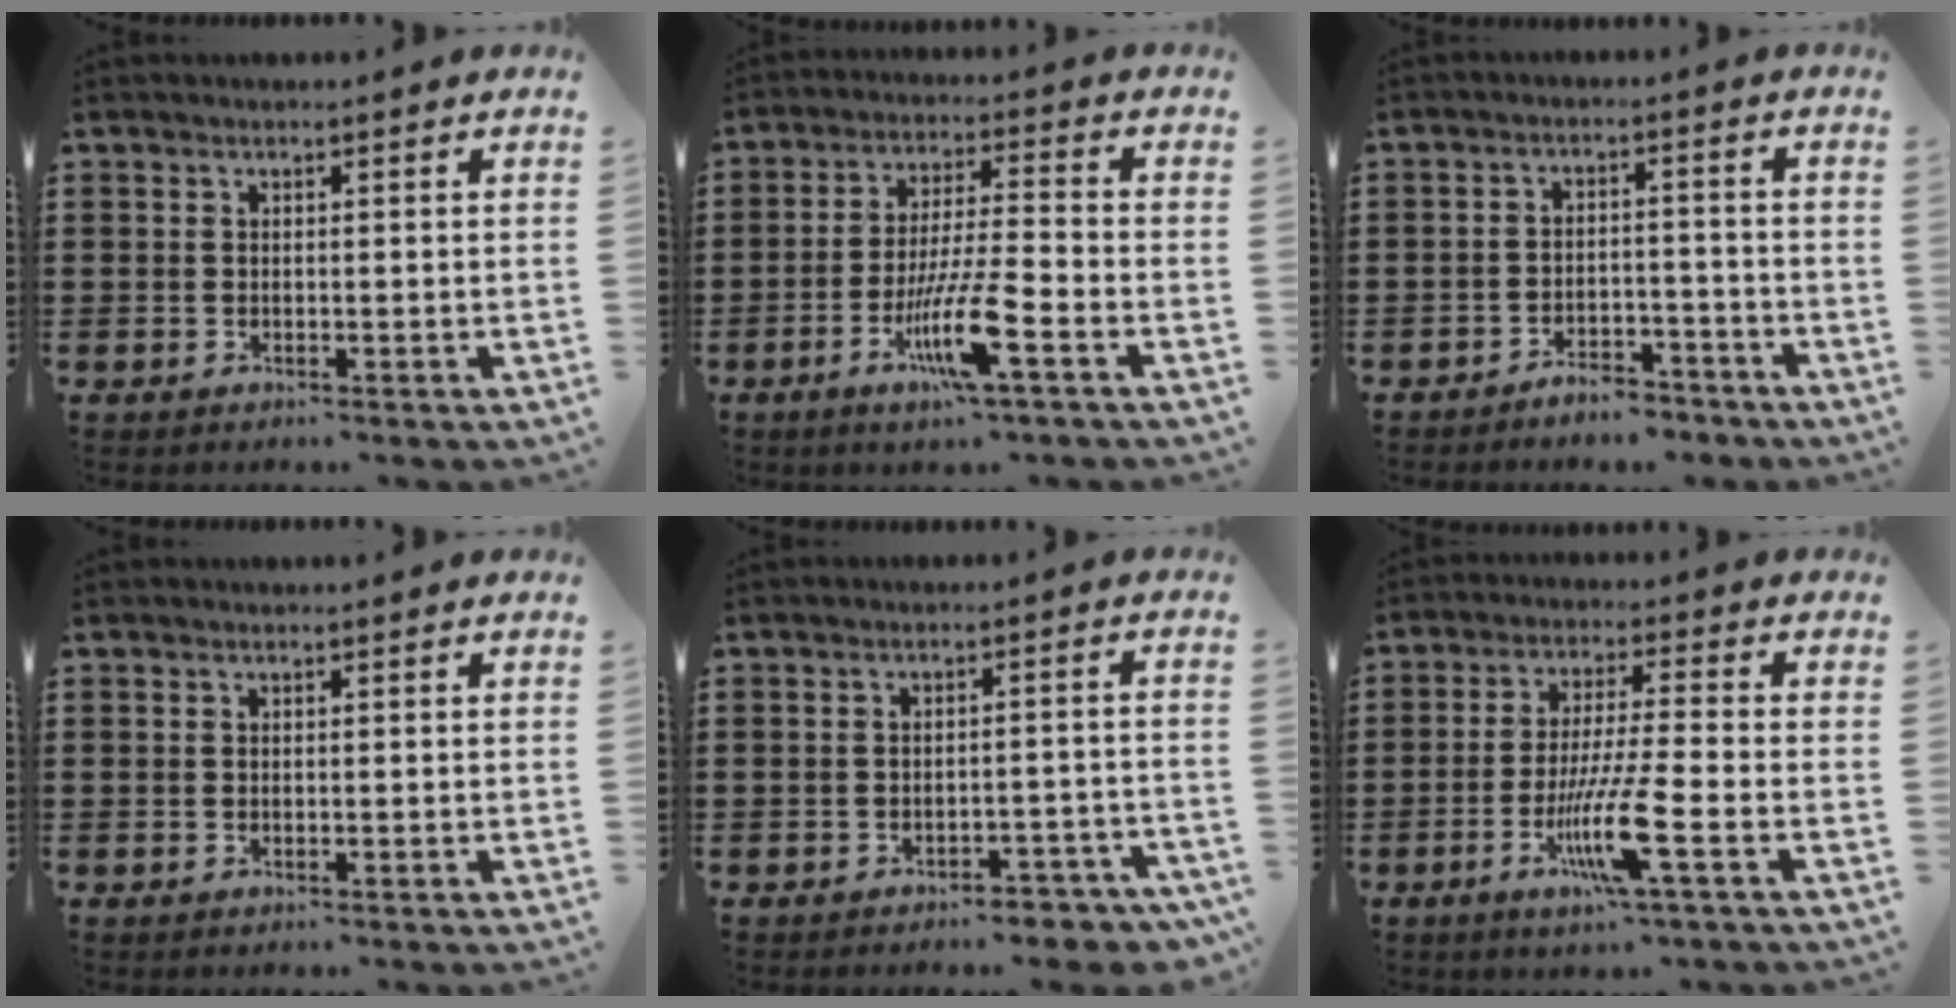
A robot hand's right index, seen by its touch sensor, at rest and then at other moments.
{"total": 9.9, "force": [-4.4, 0.9, 8.8], "torque": [-0.175, -0.011, -0.084]}
{"total": 3.8, "force": [-3.7, 0.6, 0.6], "torque": [-0.013, 0.007, -0.074]}
{"total": 0.0}
{"total": 3.3, "force": [-3.2, 0.3, 0.9], "torque": [-0.019, 0.002, -0.065]}
{"total": 9.5, "force": [-3.9, 0.3, 8.6], "torque": [-0.176, -0.020, -0.076]}